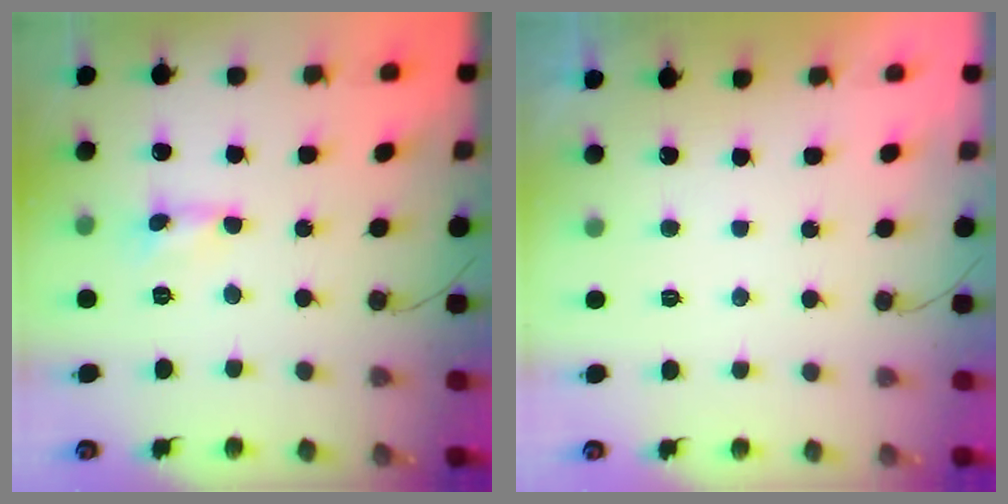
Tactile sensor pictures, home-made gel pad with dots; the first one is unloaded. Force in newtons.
{"total": 0.0}